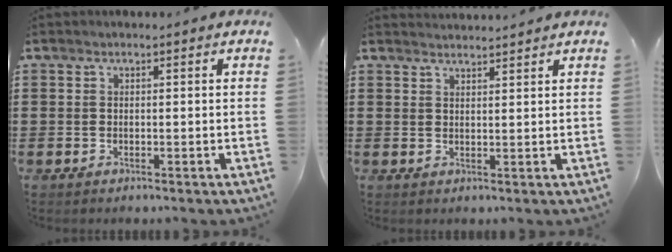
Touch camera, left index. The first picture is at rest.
{"total": 1.8, "force": [1.8, -0.2, -0.1], "torque": [-0.002, -0.001, 0.035]}